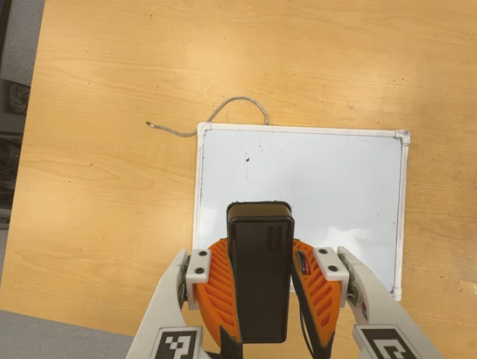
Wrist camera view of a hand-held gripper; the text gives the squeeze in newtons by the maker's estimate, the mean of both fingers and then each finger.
{"total": 6.8, "left": 6.0, "right": 7.5}